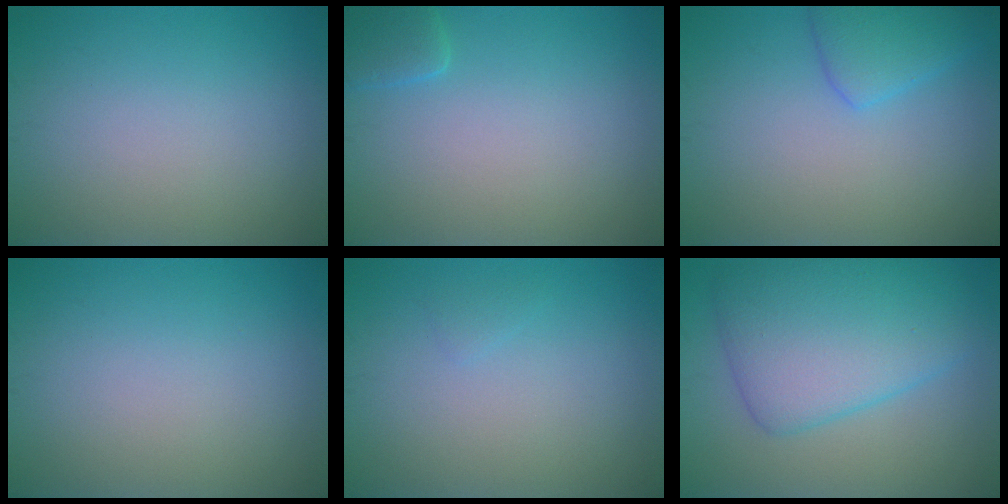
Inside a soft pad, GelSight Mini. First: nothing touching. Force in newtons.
{"total": 1.6, "press": 1.6, "slide": 0.2}
{"total": 2.8, "press": 2.7, "slide": 0.2}
{"total": 0.0}
{"total": 0.5, "press": 0.5, "slide": 0.0}
{"total": 8.0, "press": 8.0, "slide": 0.1}